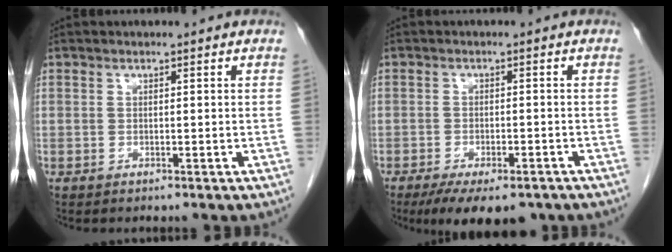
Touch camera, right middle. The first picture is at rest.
{"total": 10.0, "force": [-7.4, 3.5, 5.7], "torque": [-0.083, -0.012, -0.105]}